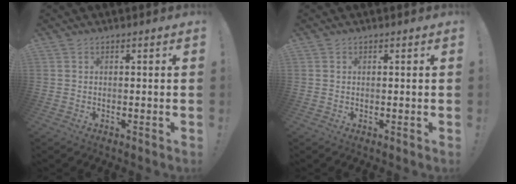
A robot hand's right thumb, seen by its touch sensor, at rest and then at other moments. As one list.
[{"total": 0.0}]